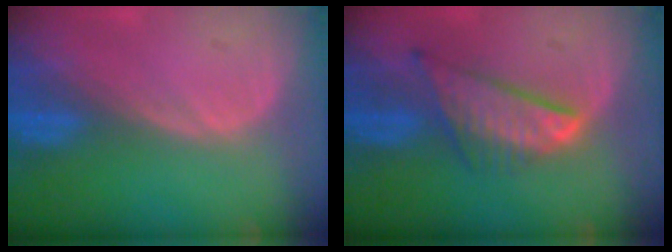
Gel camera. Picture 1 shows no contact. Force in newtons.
{"total": 8.1, "press": 6.9, "slide": 4.2}